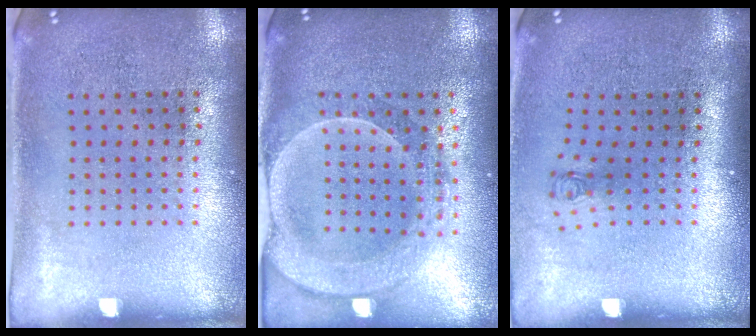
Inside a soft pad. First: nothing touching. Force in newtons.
{"total": 2.2, "press": 2.0, "slide": 0.9}
{"total": 0.8, "press": 0.4, "slide": 0.7}